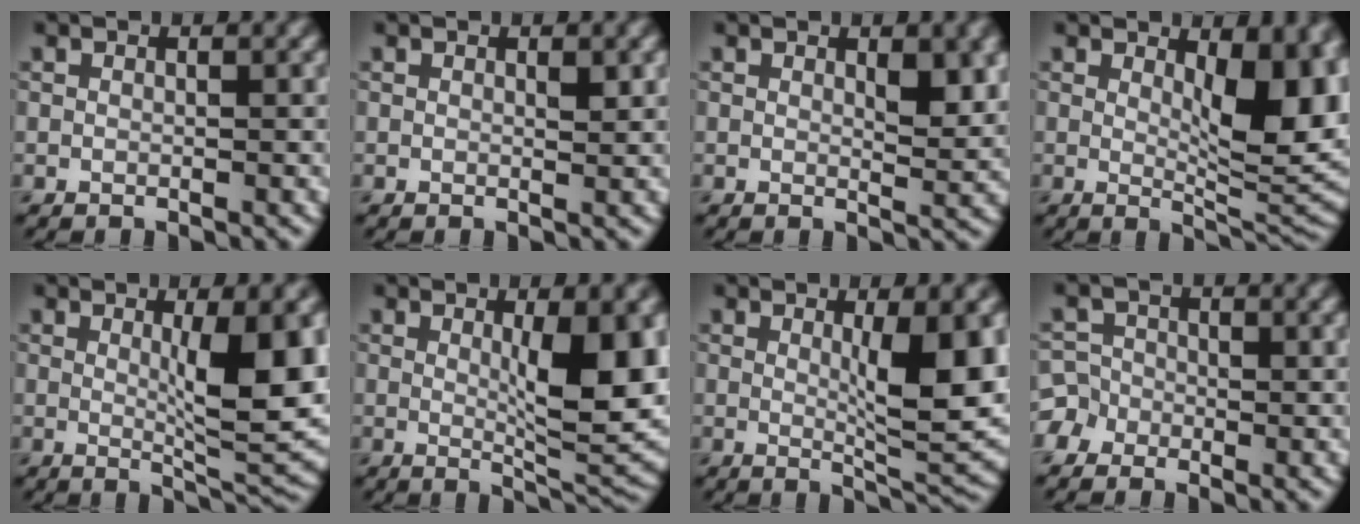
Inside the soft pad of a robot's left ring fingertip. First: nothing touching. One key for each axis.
{"total": 0.8, "fx": 0.4, "fy": 0.2, "fz": 0.7, "tx": -0.007, "ty": -0.004, "tz": 0.006}
{"total": 2.8, "fx": 1.1, "fy": 0.9, "fz": 2.4, "tx": -0.030, "ty": -0.005, "tz": 0.019}
{"total": 8.4, "fx": 1.8, "fy": 3.3, "fz": 7.6, "tx": -0.099, "ty": -0.008, "tz": 0.034}
{"total": 8.3, "fx": 1.0, "fy": 1.8, "fz": 8.0, "tx": -0.107, "ty": -0.014, "tz": 0.023}
{"total": 8.3, "fx": 1.0, "fy": 2.0, "fz": 8.0, "tx": -0.108, "ty": -0.013, "tz": 0.025}
{"total": 7.5, "fx": 1.0, "fy": 1.7, "fz": 7.2, "tx": -0.099, "ty": -0.012, "tz": 0.022}
{"total": 3.3, "fx": -1.6, "fy": 2.9, "fz": 0.6, "tx": 0.006, "ty": 0.005, "tz": -0.036}